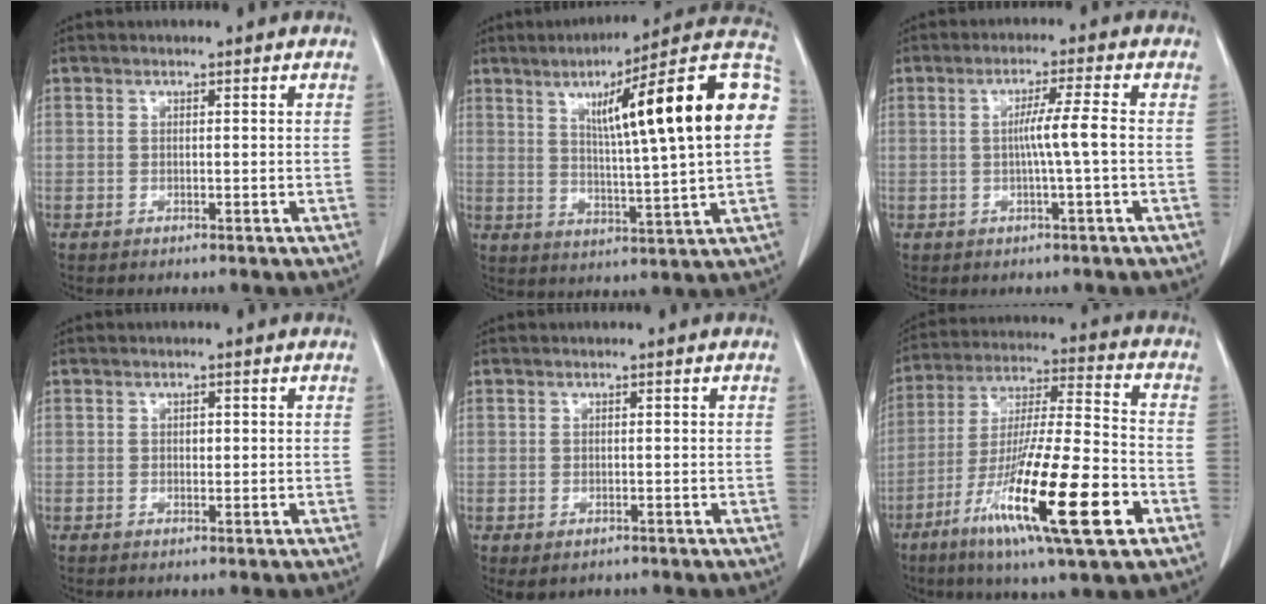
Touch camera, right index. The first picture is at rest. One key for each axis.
{"total": 22.9, "fx": 5.2, "fy": 1.4, "fz": 22.3, "tx": -0.285, "ty": 0.044, "tz": 0.066}
{"total": 4.5, "fx": -0.4, "fy": -0.9, "fz": 4.4, "tx": -0.077, "ty": 0.003, "tz": -0.006}
{"total": 0.8, "fx": 0.1, "fy": 0.5, "fz": 0.6, "tx": -0.008, "ty": 0.001, "tz": 0.001}
{"total": 1.5, "fx": -0.7, "fy": 0.9, "fz": 1.0, "tx": -0.018, "ty": -0.004, "tz": -0.003}
{"total": 21.5, "fx": -9.3, "fy": 1.7, "fz": 19.3, "tx": -0.337, "ty": -0.037, "tz": -0.160}